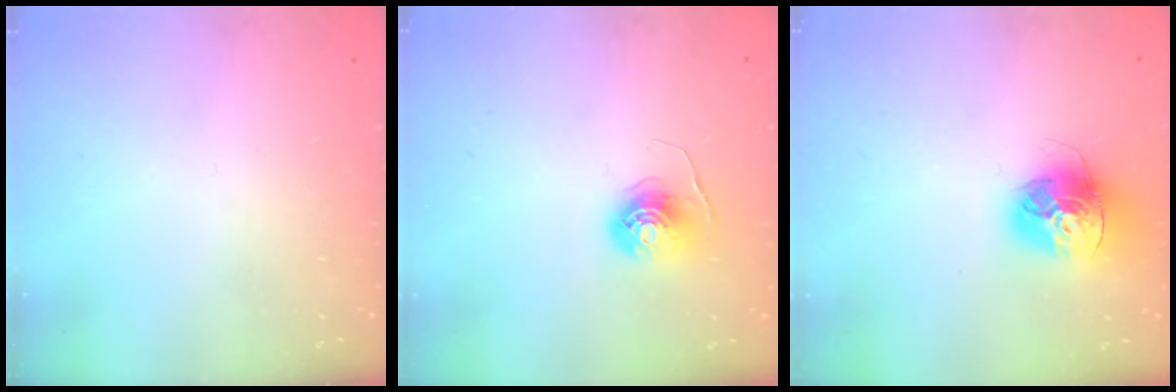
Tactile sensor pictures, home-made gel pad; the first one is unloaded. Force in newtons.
{"total": 6.7, "press": 6.7, "slide": 0.3}
{"total": 15.7, "press": 15.6, "slide": 1.6}